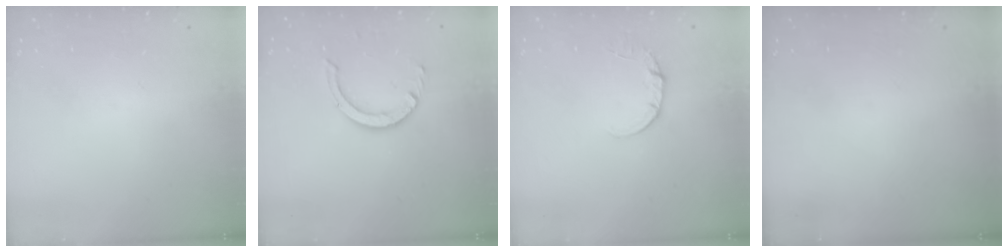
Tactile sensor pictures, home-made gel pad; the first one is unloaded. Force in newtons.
{"total": 7.3, "press": 7.3, "slide": 0.5}
{"total": 3.6, "press": 3.6, "slide": 0.3}
{"total": 0.0}